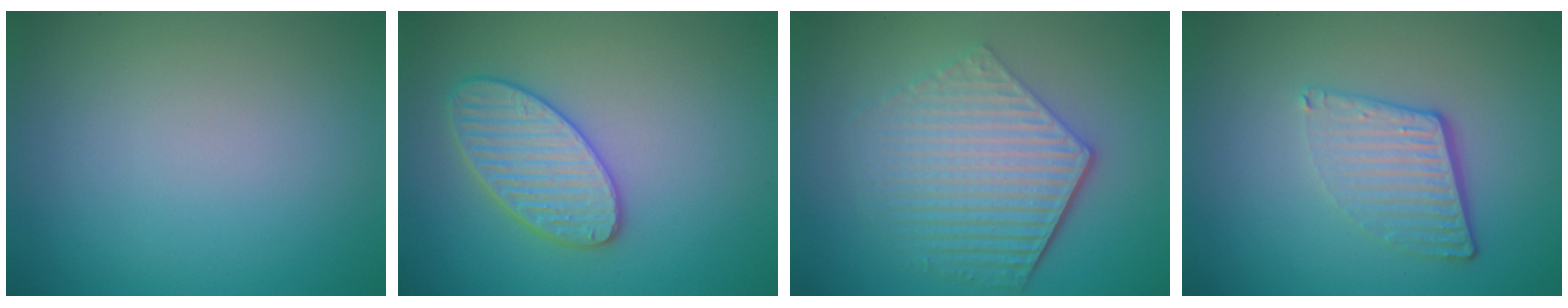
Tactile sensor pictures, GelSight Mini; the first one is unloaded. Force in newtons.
{"total": 3.9, "press": 3.8, "slide": 0.8}
{"total": 6.2, "press": 4.5, "slide": 4.3}
{"total": 4.3, "press": 2.8, "slide": 3.3}